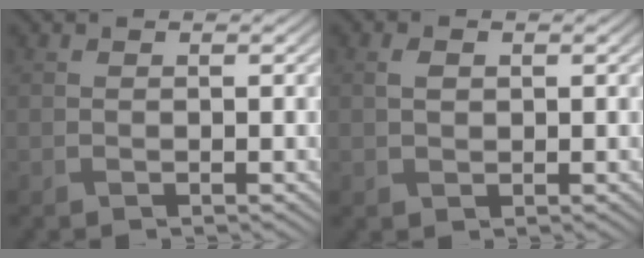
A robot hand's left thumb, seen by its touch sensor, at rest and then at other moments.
{"total": 1.8, "force": [0.4, 1.3, 1.2], "torque": [-0.028, 0.000, 0.010]}